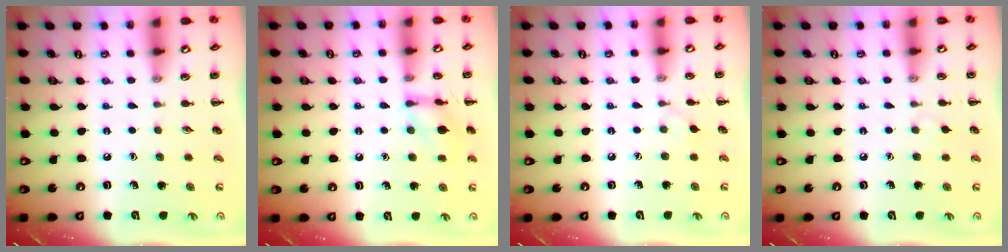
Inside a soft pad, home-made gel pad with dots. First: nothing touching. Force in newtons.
{"total": 9.7, "press": 9.7, "slide": 0.5}
{"total": 3.0, "press": 2.8, "slide": 1.0}
{"total": 2.6, "press": 2.4, "slide": 1.1}